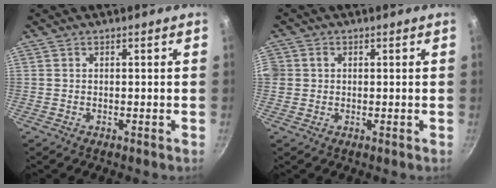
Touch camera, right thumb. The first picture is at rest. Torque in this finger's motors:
{"motor_torque": [-0.51, 1.23, 0.61, 0.50, 0.26]}